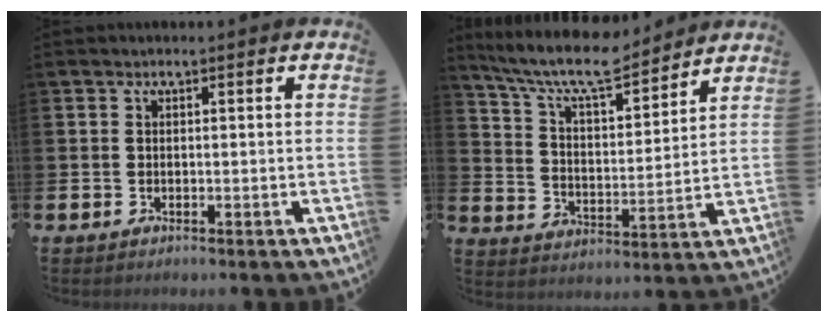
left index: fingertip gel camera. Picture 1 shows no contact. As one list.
[{"total": 9.3, "force": [8.4, 1.7, 3.6], "torque": [-0.101, -0.051, 0.147]}]